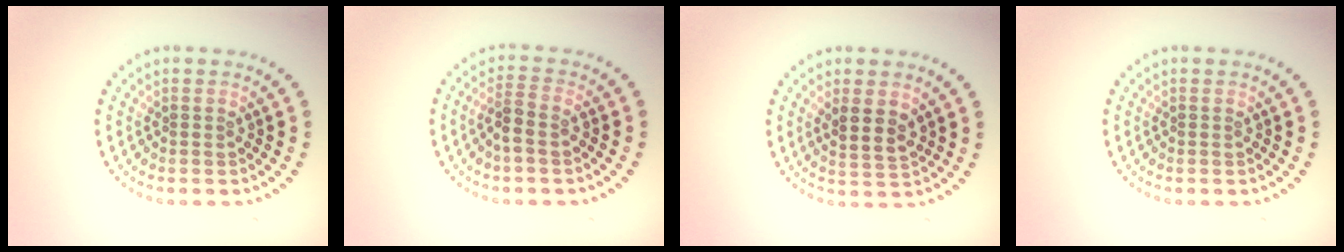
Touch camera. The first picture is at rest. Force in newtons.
{"total": 2.0, "press": 1.7, "slide": 1.1}
{"total": 2.5, "press": 2.3, "slide": 1.0}
{"total": 0.0}